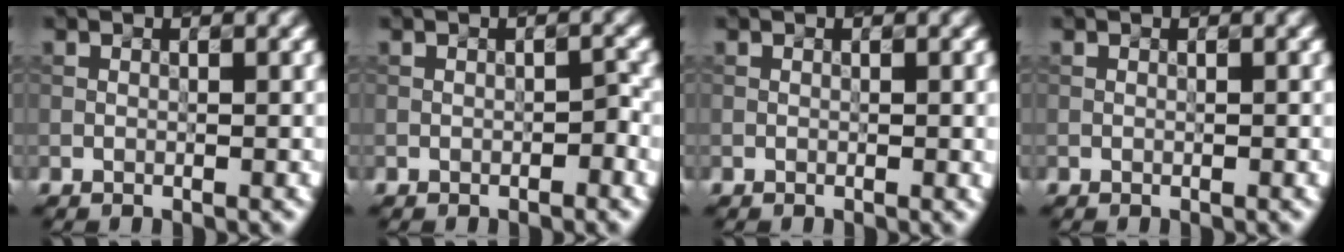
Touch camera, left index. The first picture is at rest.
{"total": 0.8, "force": [-0.6, 0.1, 0.5], "torque": [-0.011, 0.005, -0.006]}
{"total": 1.1, "force": [-0.1, 0.3, 1.0], "torque": [-0.011, 0.002, -0.001]}
{"total": 0.0}